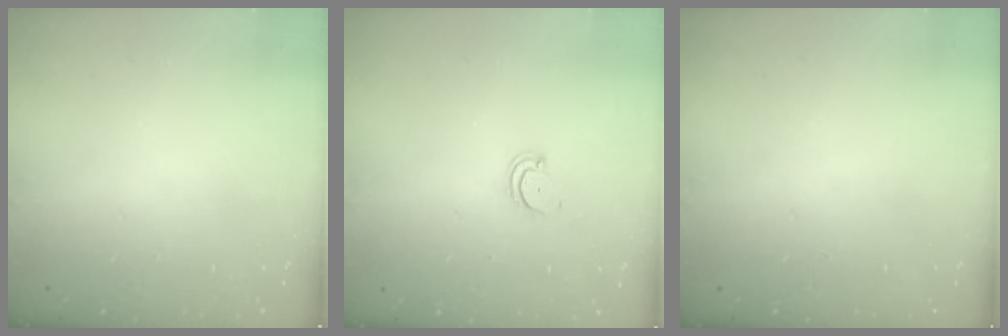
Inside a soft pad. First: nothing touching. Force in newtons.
{"total": 2.7, "press": 2.7, "slide": 0.3}
{"total": 0.0}